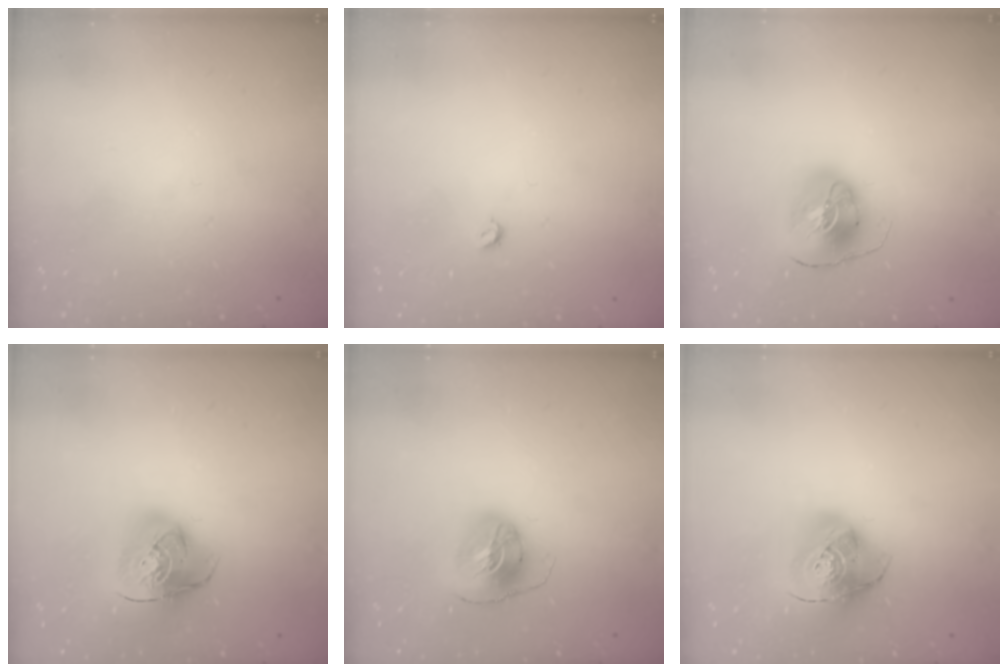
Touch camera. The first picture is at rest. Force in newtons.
{"total": 3.4, "press": 3.4, "slide": 0.6}
{"total": 10.5, "press": 10.5, "slide": 1.3}
{"total": 13.4, "press": 13.3, "slide": 1.7}
{"total": 8.6, "press": 8.6, "slide": 0.9}
{"total": 15.3, "press": 15.2, "slide": 1.8}